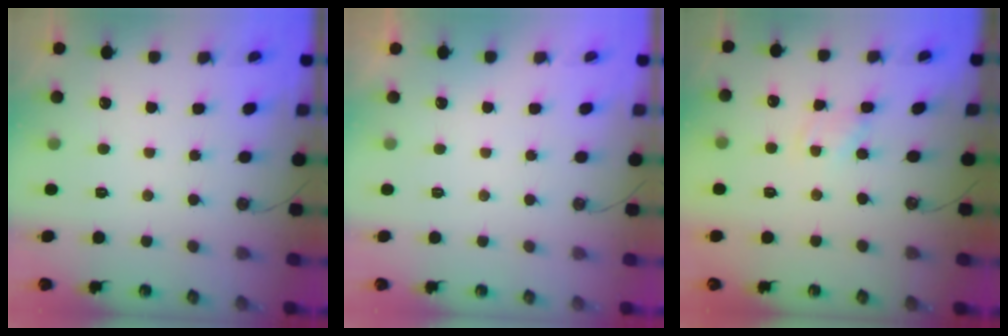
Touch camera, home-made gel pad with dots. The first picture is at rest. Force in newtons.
{"total": 0.0}
{"total": 1.4, "press": 1.4, "slide": 0.2}